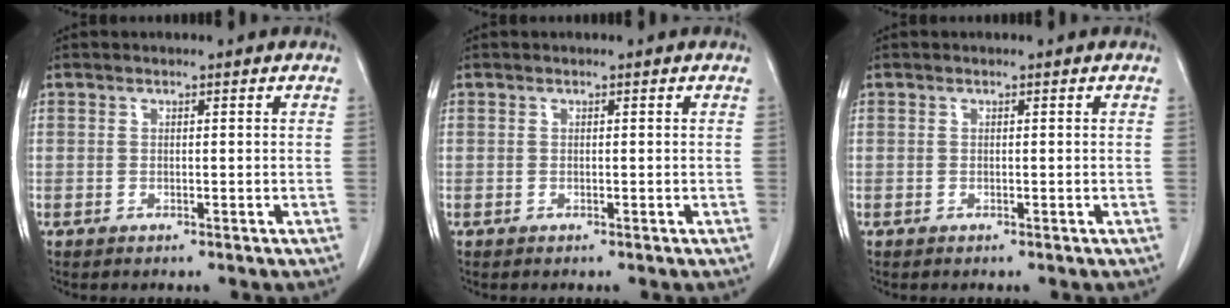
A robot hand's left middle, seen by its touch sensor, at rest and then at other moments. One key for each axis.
{"total": 0.0}
{"total": 0.0}